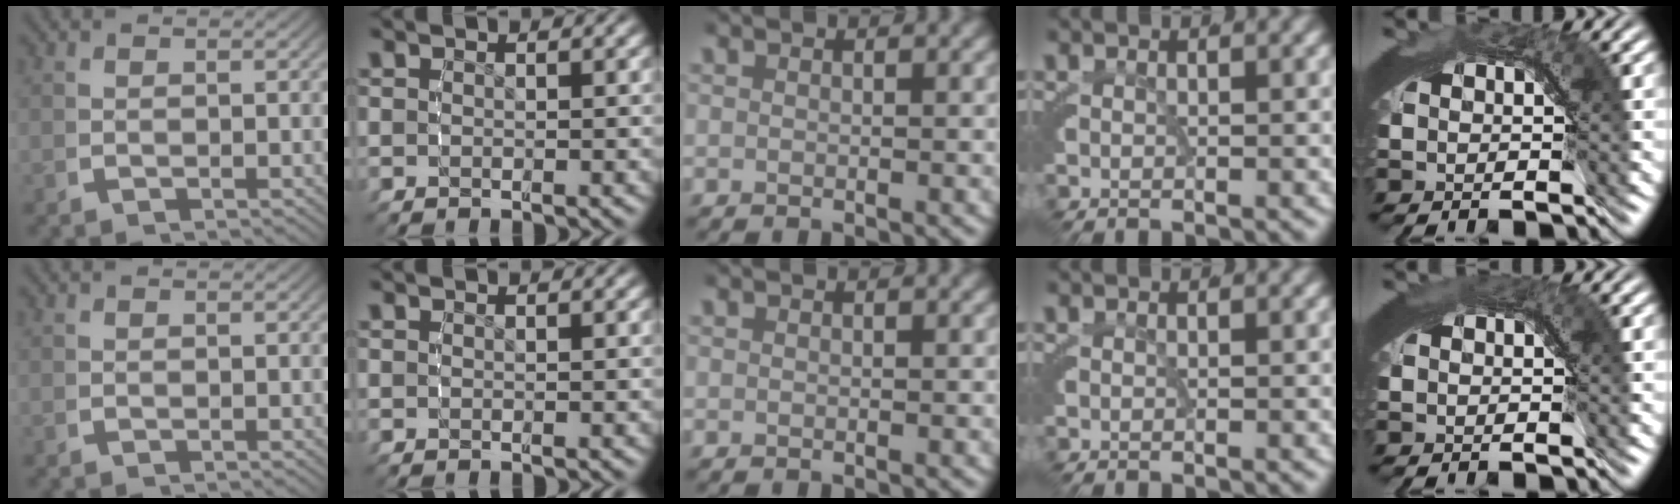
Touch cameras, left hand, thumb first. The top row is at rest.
{"little": {"total": 0.9, "force": [0.5, 0.2, 0.7], "torque": [-0.006, 0.001, 0.006]}}